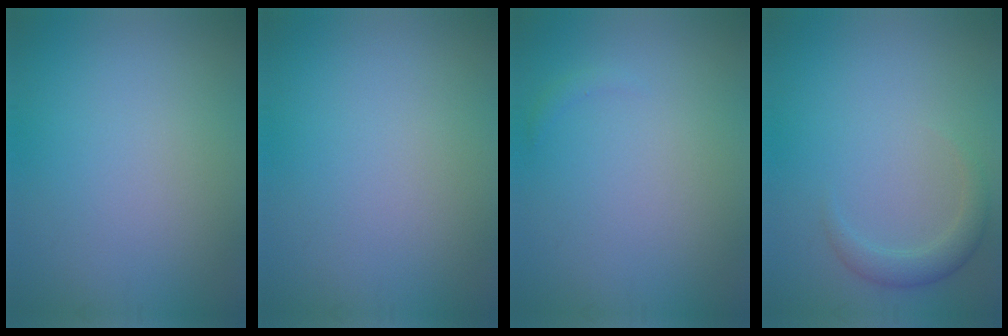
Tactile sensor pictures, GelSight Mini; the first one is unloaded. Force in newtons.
{"total": 0.0}
{"total": 0.6, "press": 0.5, "slide": 0.1}
{"total": 2.0, "press": 2.0, "slide": 0.2}